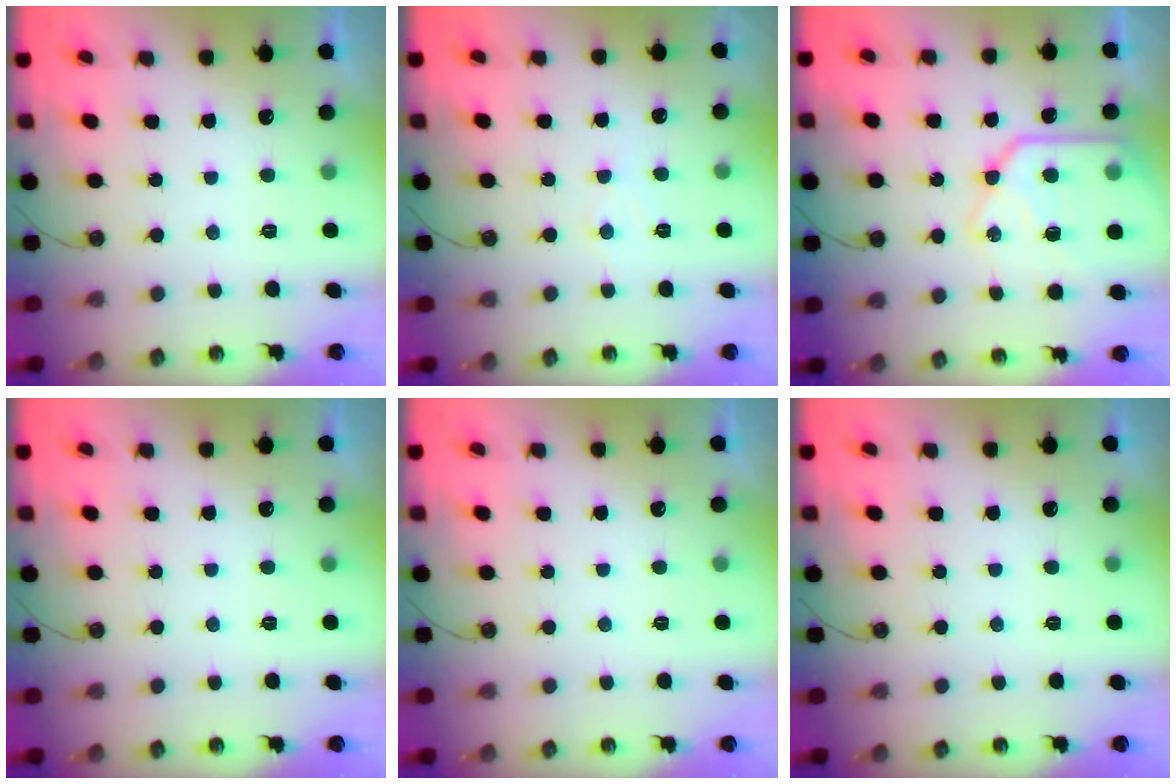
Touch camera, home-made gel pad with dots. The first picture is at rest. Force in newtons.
{"total": 5.8, "press": 5.8, "slide": 0.6}
{"total": 18.6, "press": 18.5, "slide": 1.7}
{"total": 0.0}
{"total": 0.0}
{"total": 0.0}